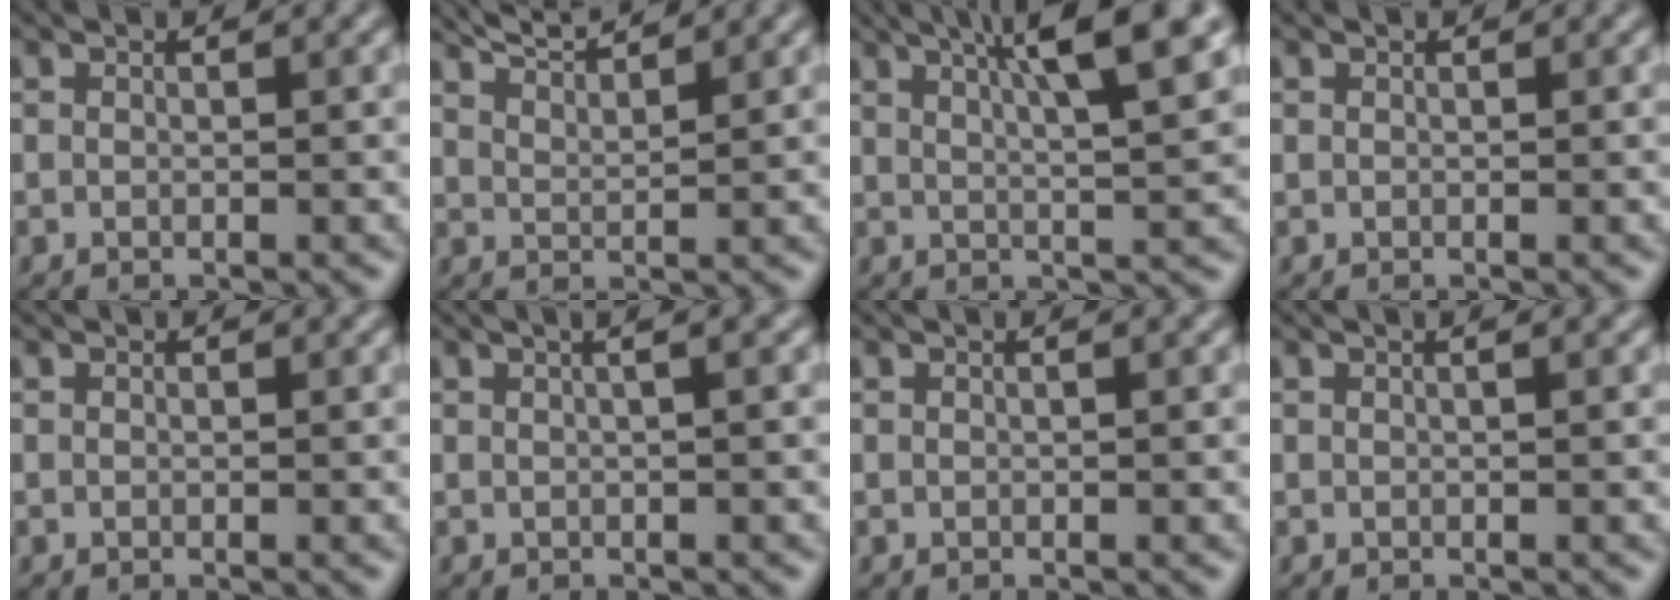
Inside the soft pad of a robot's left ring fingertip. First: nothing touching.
{"total": 3.7, "force": [3.4, 0.5, 1.4], "torque": [-0.015, 0.009, 0.054]}
{"total": 8.3, "force": [4.2, 1.5, 7.0], "torque": [-0.078, 0.022, 0.057]}
{"total": 0.0}
{"total": 0.0}
{"total": 3.6, "force": [1.3, 1.5, 3.0], "torque": [-0.015, 0.018, -0.009]}
{"total": 0.7, "force": [0.2, 0.0, 0.7], "torque": [-0.010, 0.005, 0.000]}
{"total": 1.4, "force": [0.5, 0.4, 1.2], "torque": [-0.017, 0.005, -0.003]}